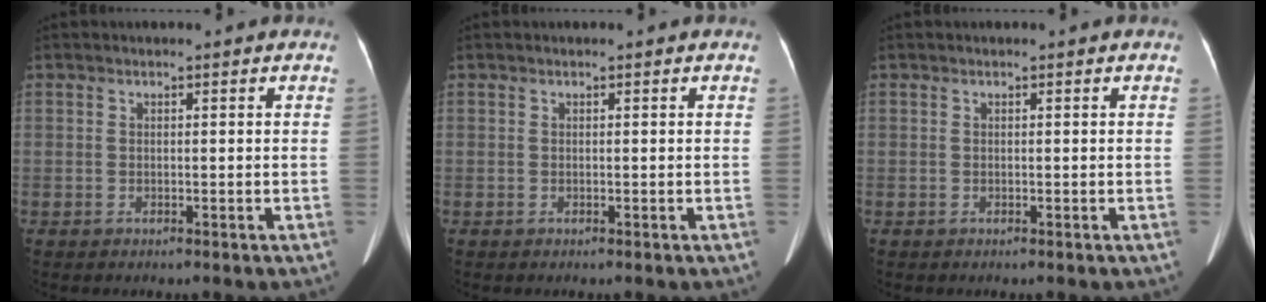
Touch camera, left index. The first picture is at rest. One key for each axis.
{"total": 0.0}
{"total": 0.0}